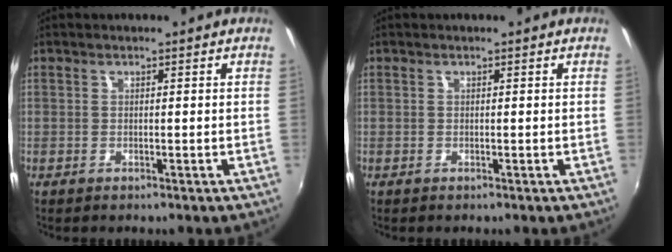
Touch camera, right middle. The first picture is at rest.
{"total": 0.0}